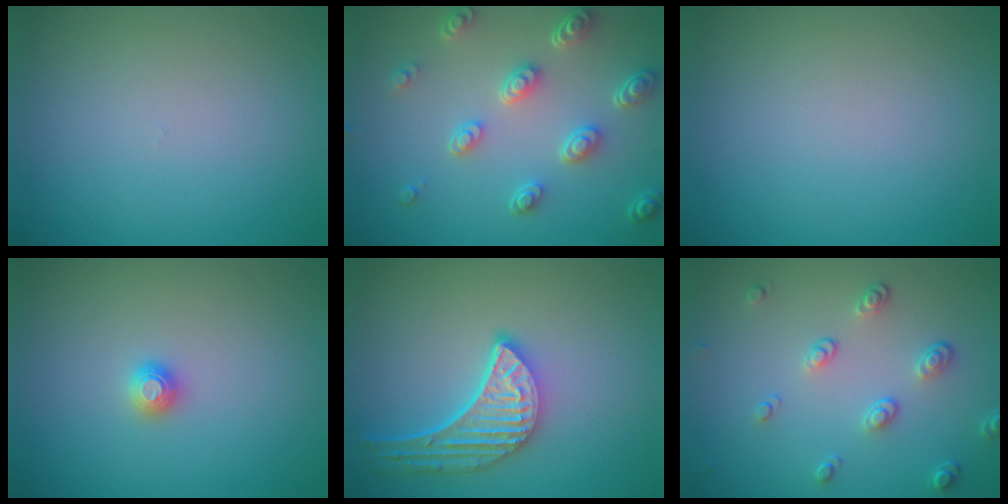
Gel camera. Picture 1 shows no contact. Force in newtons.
{"total": 4.7, "press": 3.8, "slide": 2.9}
{"total": 0.0}
{"total": 1.2, "press": 1.2, "slide": 0.1}
{"total": 5.3, "press": 4.1, "slide": 3.3}
{"total": 2.6, "press": 1.7, "slide": 2.0}